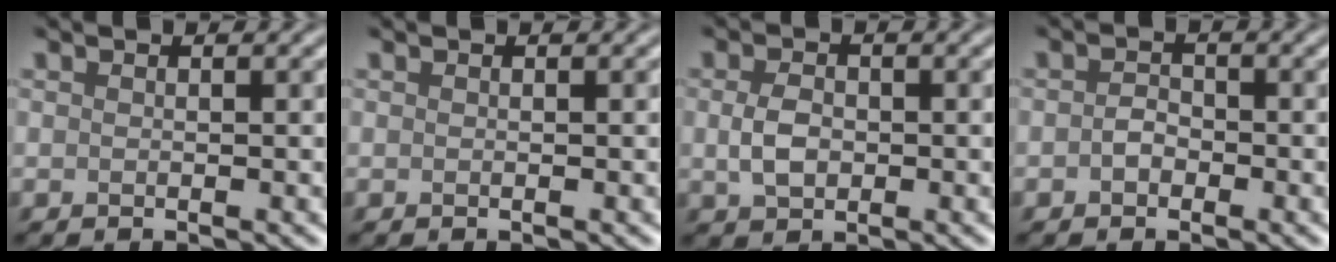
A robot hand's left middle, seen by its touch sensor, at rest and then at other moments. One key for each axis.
{"total": 0.0}
{"total": 2.7, "fx": -0.1, "fy": 2.0, "fz": 1.9, "tx": -0.042, "ty": -0.002, "tz": -0.002}
{"total": 1.4, "fx": -0.5, "fy": 1.1, "fz": 0.8, "tx": -0.015, "ty": 0.001, "tz": -0.013}